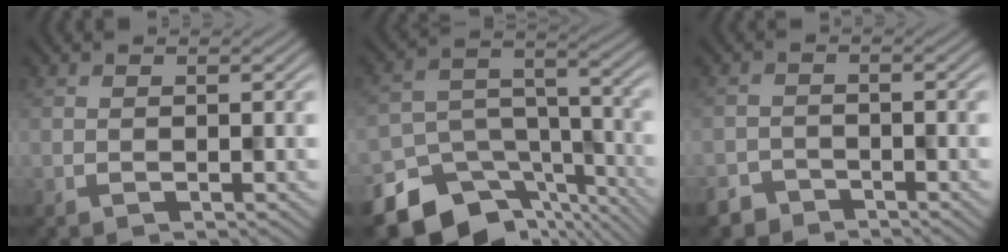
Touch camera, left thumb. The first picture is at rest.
{"total": 14.3, "force": [-10.8, 8.1, 4.8], "torque": [-0.107, -0.033, -0.132]}
{"total": 2.7, "force": [-2.4, 1.1, -0.2], "torque": [0.009, -0.001, -0.044]}